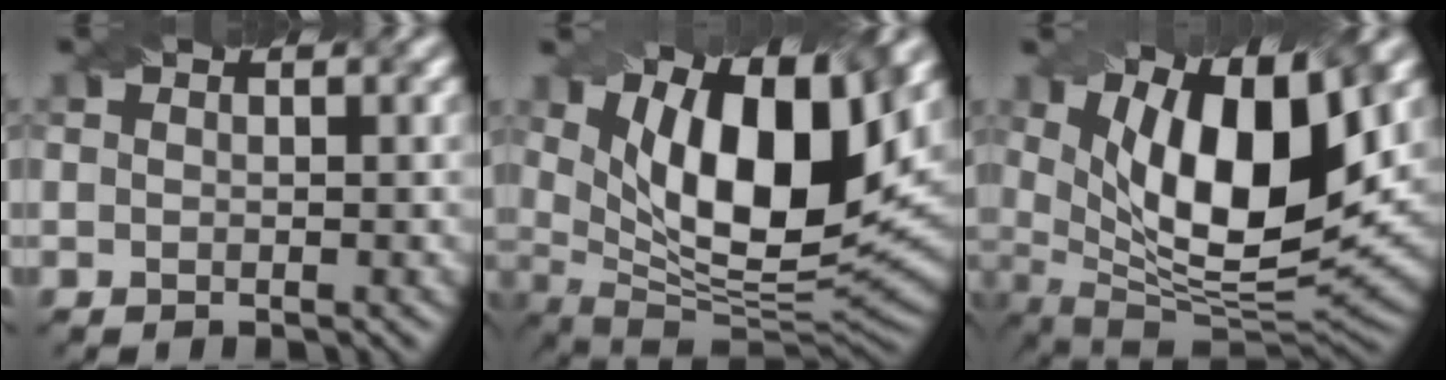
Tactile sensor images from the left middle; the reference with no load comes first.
{"total": 14.3, "force": [5.3, 5.6, 12.1], "torque": [-0.196, -0.002, 0.092]}
{"total": 13.4, "force": [4.5, 5.1, 11.6], "torque": [-0.185, -0.006, 0.078]}